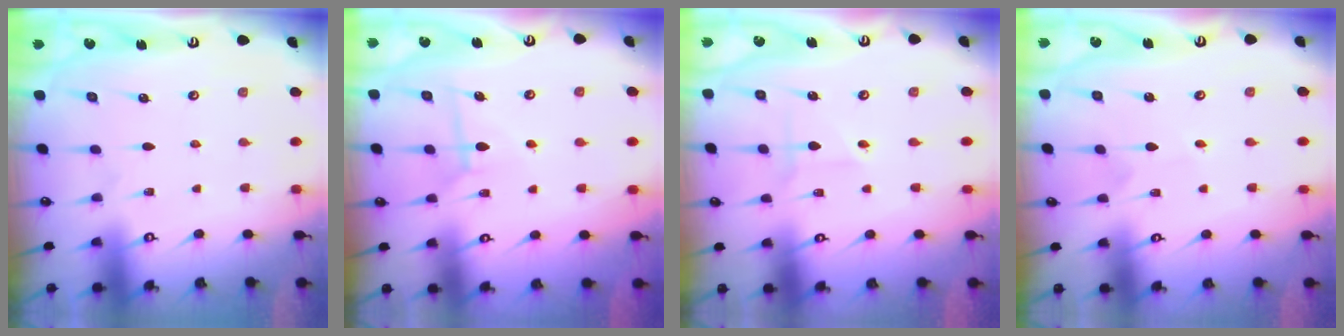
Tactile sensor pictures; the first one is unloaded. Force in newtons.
{"total": 8.2, "press": 8.1, "slide": 1.0}
{"total": 1.7, "press": 1.5, "slide": 0.9}
{"total": 1.6, "press": 1.6, "slide": 0.1}